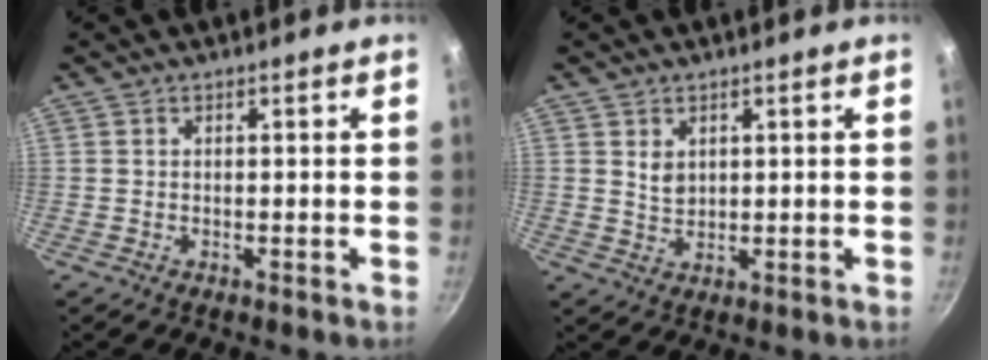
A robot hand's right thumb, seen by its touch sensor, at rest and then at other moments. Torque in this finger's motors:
{"motor_torque": [-0.06, -0.13, -0.04, 0.35, 0.04]}